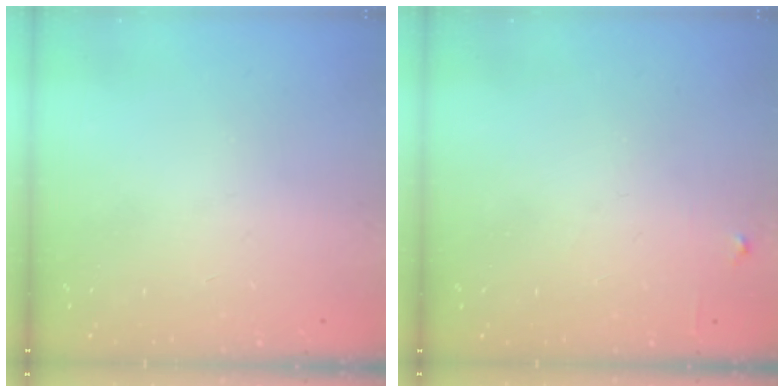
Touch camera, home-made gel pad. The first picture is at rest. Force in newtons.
{"total": 4.8, "press": 4.8, "slide": 0.7}